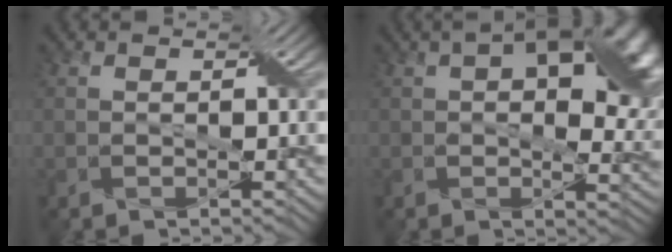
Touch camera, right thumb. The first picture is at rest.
{"total": 15.4, "force": [4.8, 8.7, 11.8], "torque": [-0.137, 0.008, 0.074]}